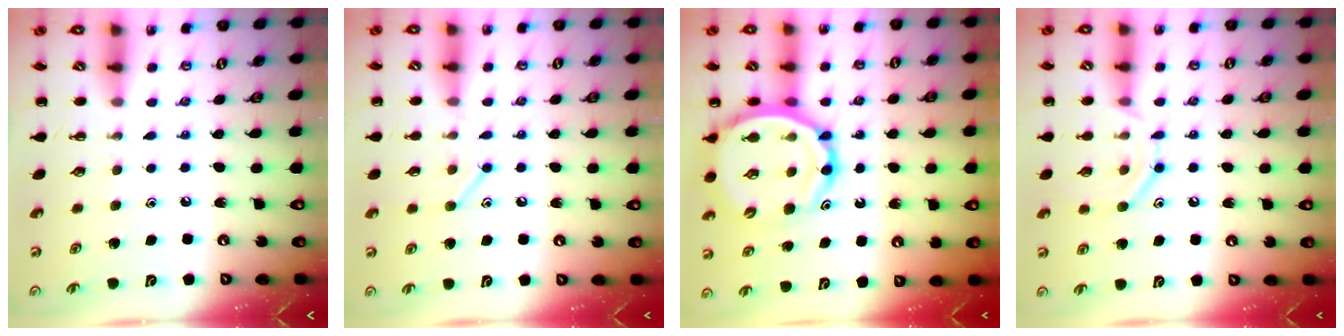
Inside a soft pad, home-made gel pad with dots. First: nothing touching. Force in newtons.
{"total": 7.4, "press": 7.2, "slide": 1.4}
{"total": 14.7, "press": 14.1, "slide": 4.2}
{"total": 9.6, "press": 9.5, "slide": 1.4}